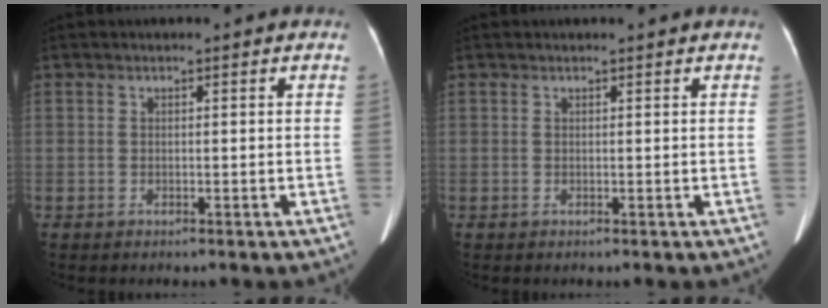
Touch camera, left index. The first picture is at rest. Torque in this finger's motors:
{"motor_torque": [0.03, 0.00, -0.14, 0.00]}